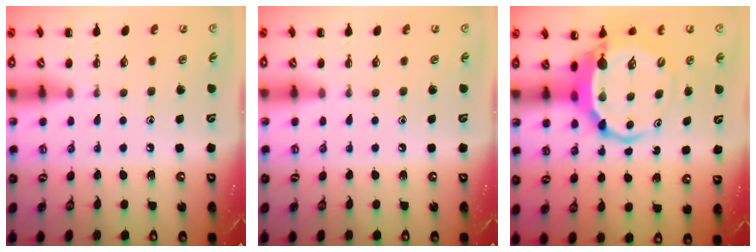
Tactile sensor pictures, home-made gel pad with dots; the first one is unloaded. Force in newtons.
{"total": 0.0}
{"total": 6.6, "press": 6.6, "slide": 1.1}